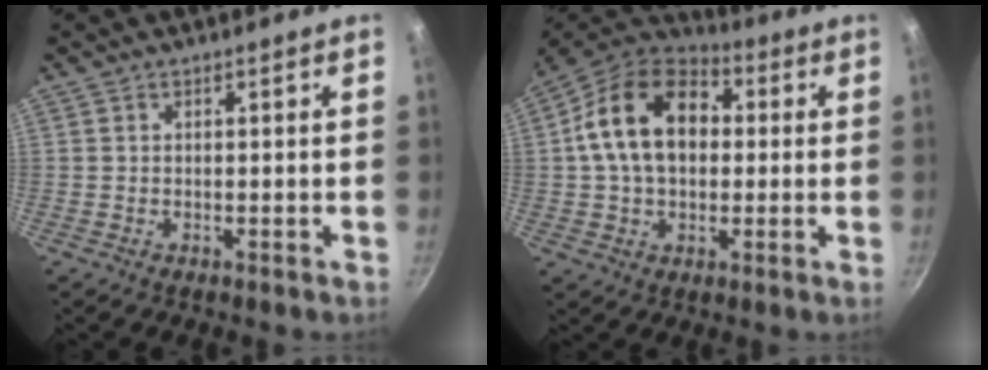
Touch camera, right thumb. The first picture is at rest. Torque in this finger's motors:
{"motor_torque": [0.98, 3.67, 0.90, -0.42, 0.19]}